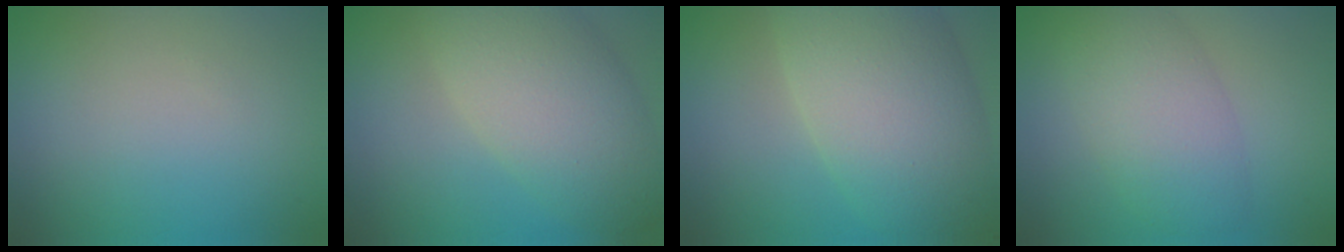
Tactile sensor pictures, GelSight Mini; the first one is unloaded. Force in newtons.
{"total": 8.7, "press": 8.7, "slide": 0.4}
{"total": 11.5, "press": 11.5, "slide": 0.8}
{"total": 5.7, "press": 5.7, "slide": 0.3}